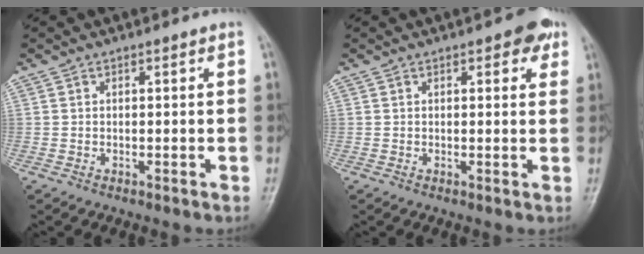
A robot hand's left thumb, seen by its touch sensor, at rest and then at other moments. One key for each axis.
{"total": 4.1, "fx": 2.0, "fy": 1.9, "fz": 2.9, "tx": -0.016, "ty": -0.003, "tz": 0.017}